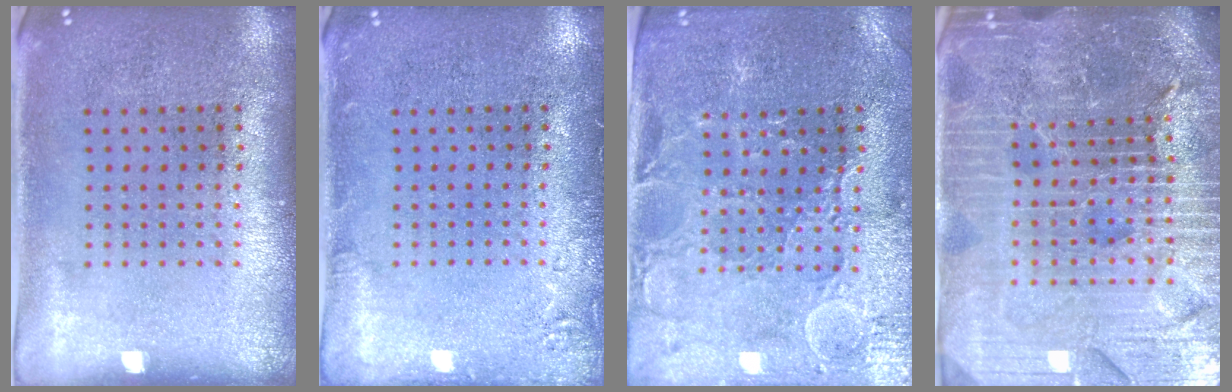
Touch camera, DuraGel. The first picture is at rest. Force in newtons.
{"total": 1.8, "press": 1.7, "slide": 0.4}
{"total": 1.6, "press": 1.5, "slide": 0.5}
{"total": 6.2, "press": 5.5, "slide": 2.9}